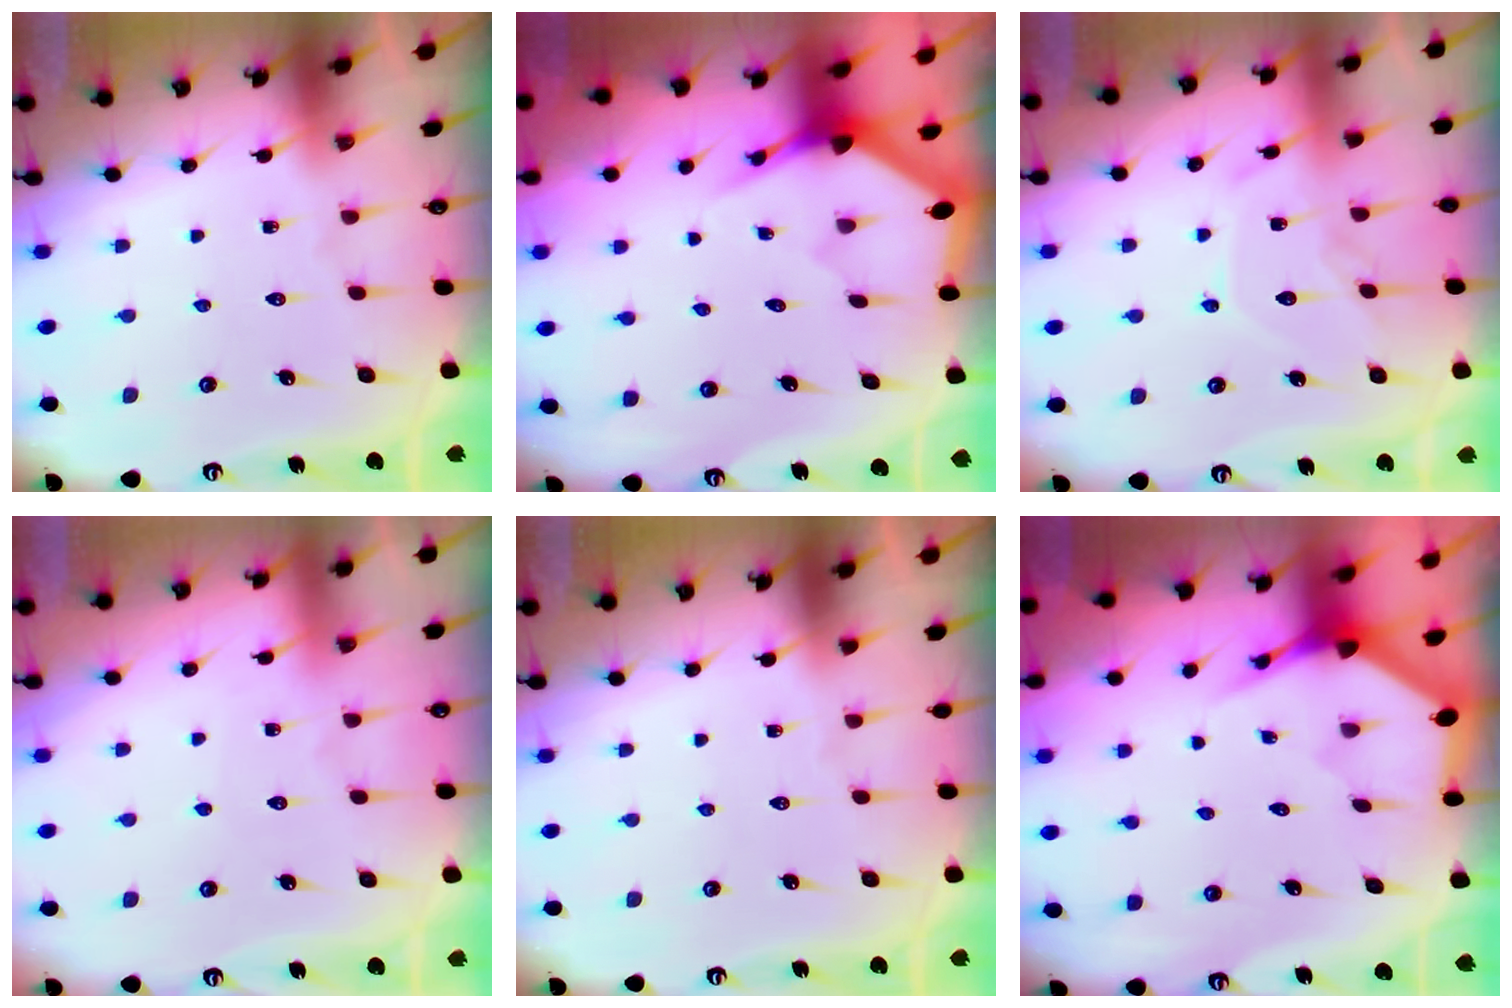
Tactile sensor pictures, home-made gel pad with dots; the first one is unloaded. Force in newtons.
{"total": 3.4, "press": 3.4, "slide": 0.1}
{"total": 10.3, "press": 10.3, "slide": 0.1}
{"total": 2.4, "press": 2.4, "slide": 0.3}
{"total": 0.0}
{"total": 3.4, "press": 3.4, "slide": 0.1}